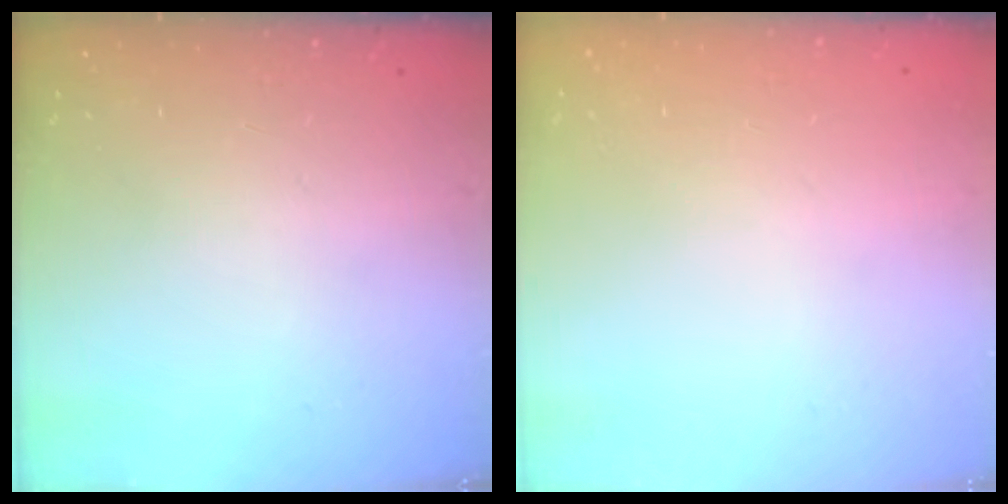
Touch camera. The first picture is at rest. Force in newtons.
{"total": 0.0}